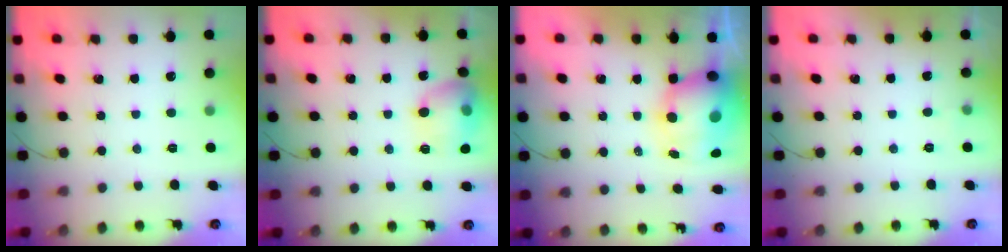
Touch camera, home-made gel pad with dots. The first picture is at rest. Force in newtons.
{"total": 14.3, "press": 14.2, "slide": 1.5}
{"total": 12.5, "press": 12.1, "slide": 3.4}
{"total": 2.4, "press": 2.2, "slide": 0.9}